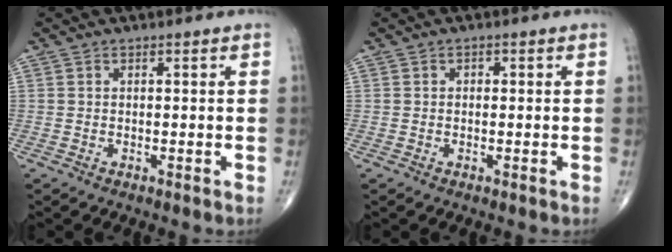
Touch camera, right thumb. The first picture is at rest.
{"total": 0.7, "force": [0.1, 0.5, 0.4], "torque": [-0.002, 0.001, -0.002]}